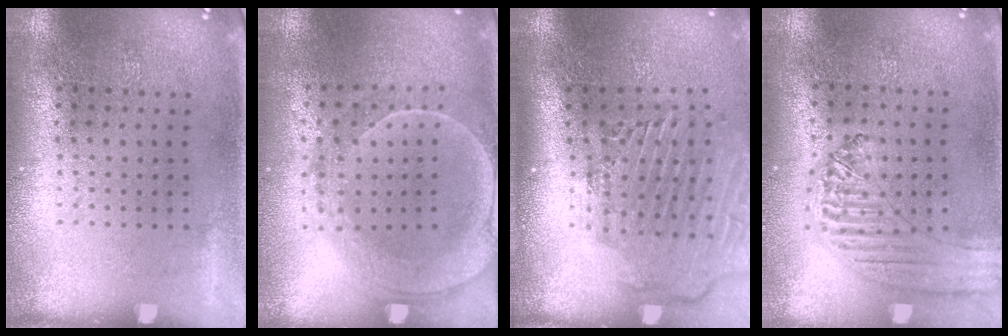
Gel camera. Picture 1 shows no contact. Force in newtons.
{"total": 2.1, "press": 2.0, "slide": 0.7}
{"total": 2.9, "press": 2.2, "slide": 1.8}
{"total": 1.3, "press": 1.3, "slide": 0.2}